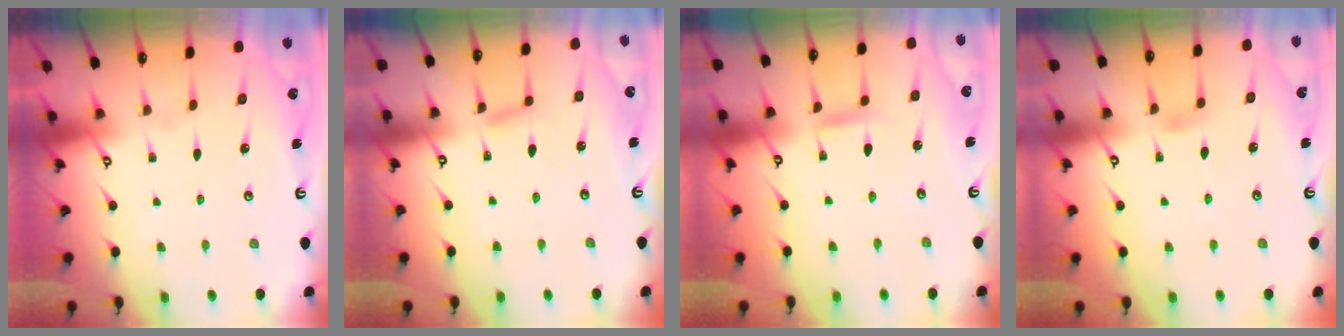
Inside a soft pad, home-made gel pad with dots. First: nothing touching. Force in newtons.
{"total": 4.5, "press": 4.5, "slide": 0.3}
{"total": 3.1, "press": 3.1, "slide": 0.1}
{"total": 4.2, "press": 4.2, "slide": 0.6}